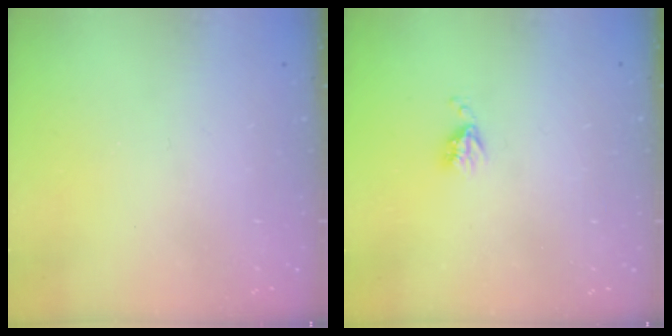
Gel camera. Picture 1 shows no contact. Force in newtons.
{"total": 3.9, "press": 3.9, "slide": 0.6}